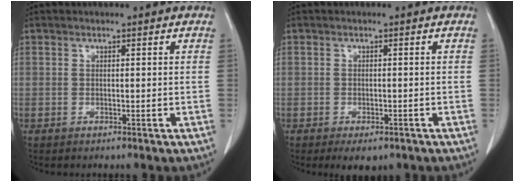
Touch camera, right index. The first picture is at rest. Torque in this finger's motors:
{"motor_torque": [0.09, -0.28, -0.10, -0.05]}